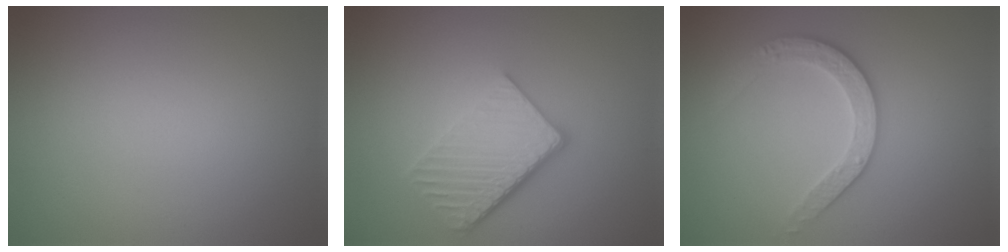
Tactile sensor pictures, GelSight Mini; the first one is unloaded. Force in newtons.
{"total": 4.9, "press": 3.9, "slide": 3.1}
{"total": 2.9, "press": 2.9, "slide": 0.7}